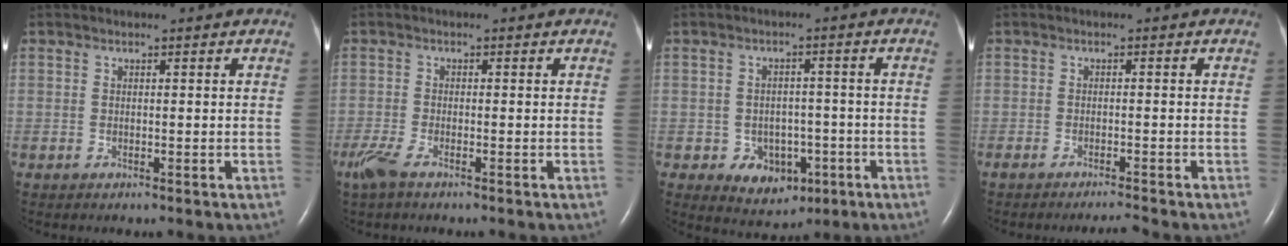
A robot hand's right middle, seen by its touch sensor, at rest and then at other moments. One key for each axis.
{"total": 3.1, "fx": -2.2, "fy": 0.6, "fz": 2.2, "tx": -0.057, "ty": -0.008, "tz": -0.047}
{"total": 1.4, "fx": -0.4, "fy": 1.1, "fz": 0.7, "tx": -0.012, "ty": 0.001, "tz": 0.000}
{"total": 2.0, "fx": -1.9, "fy": -0.6, "fz": 0.4, "tx": -0.012, "ty": -0.007, "tz": -0.032}